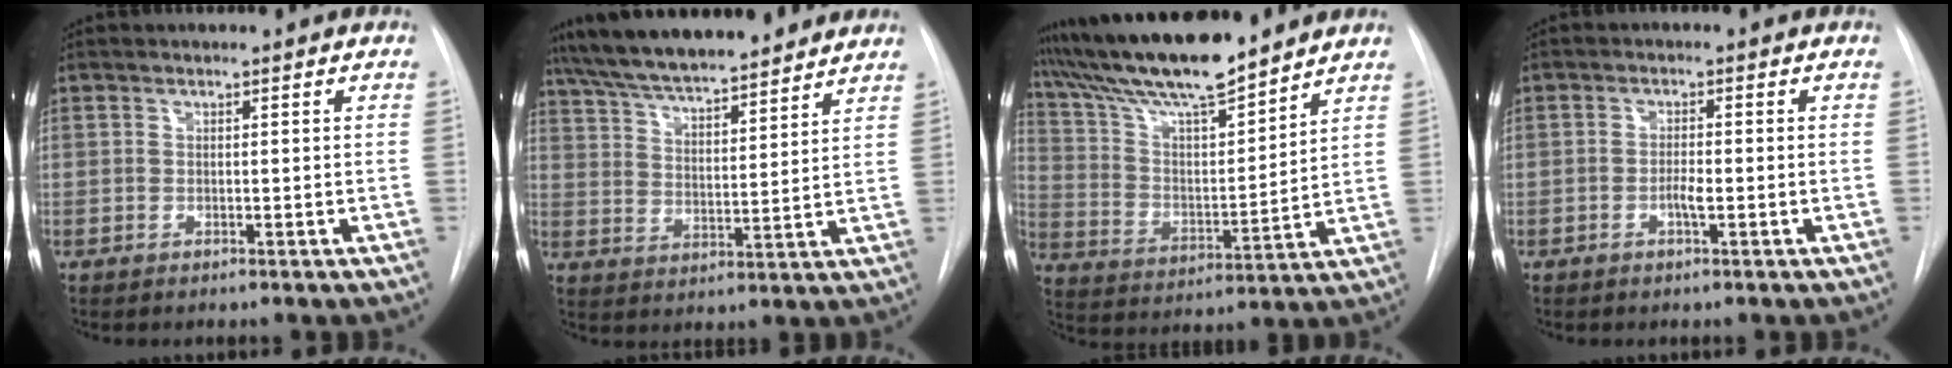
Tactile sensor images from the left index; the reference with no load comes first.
{"total": 18.2, "force": [16.0, 3.0, 8.1], "torque": [-0.138, 0.032, 0.249]}
{"total": 16.8, "force": [14.7, 1.5, 7.9], "torque": [-0.145, 0.004, 0.261]}
{"total": 2.1, "force": [-0.8, 0.3, 1.9], "torque": [-0.034, 0.001, -0.015]}